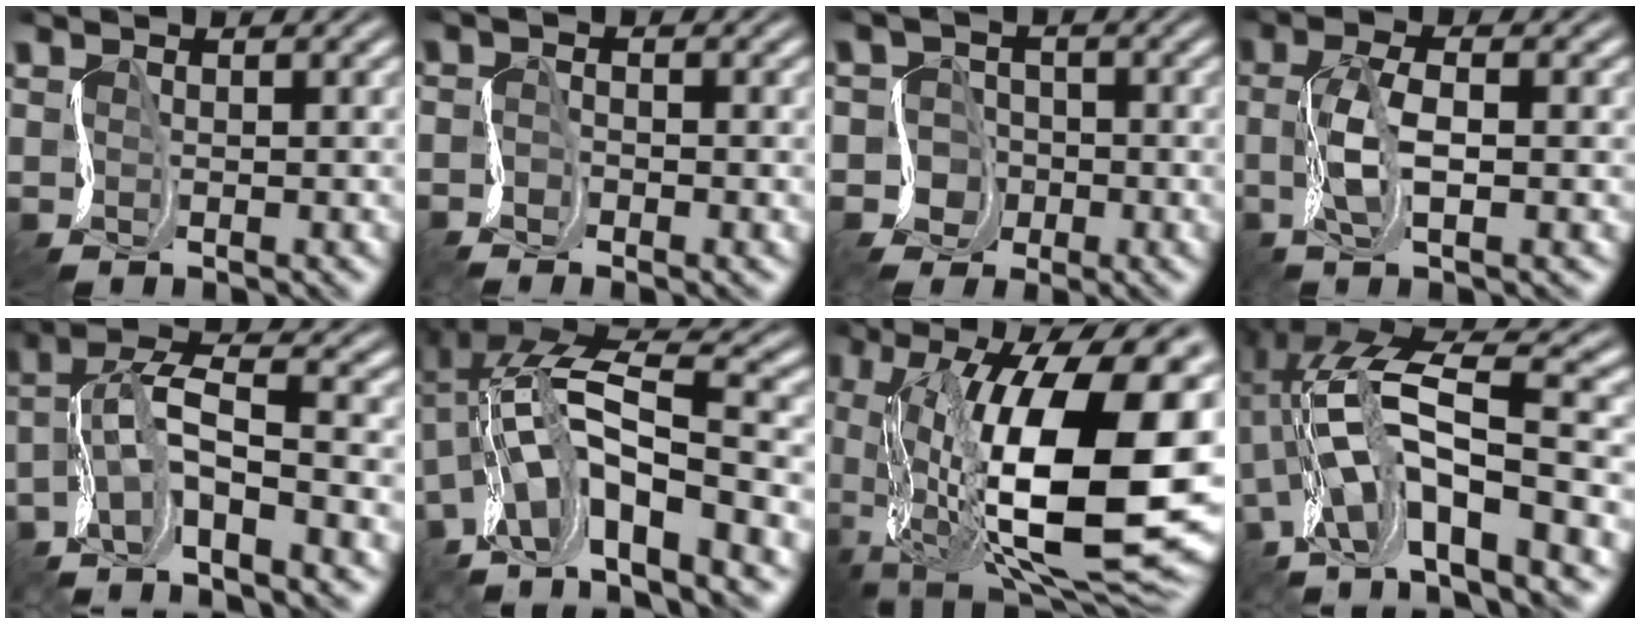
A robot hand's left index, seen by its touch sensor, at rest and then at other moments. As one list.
[{"total": 2.2, "force": [-2.2, -0.3, -0.3], "torque": [0.011, -0.016, -0.038]}, {"total": 3.6, "force": [-3.2, 1.6, 0.0], "torque": [0.014, -0.017, -0.054]}, {"total": 4.0, "force": [-1.9, 0.5, 3.4], "torque": [-0.064, -0.012, -0.035]}, {"total": 5.0, "force": [-2.9, 0.5, 4.1], "torque": [-0.065, -0.005, -0.059]}, {"total": 9.9, "force": [-4.6, 2.5, 8.4], "torque": [-0.135, -0.001, -0.086]}, {"total": 16.8, "force": [-3.1, 7.5, 14.7], "torque": [-0.240, -0.025, -0.052]}, {"total": 10.4, "force": [-3.9, 2.4, 9.3], "torque": [-0.160, -0.001, -0.072]}]